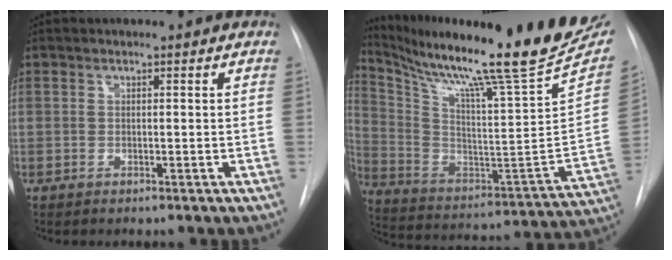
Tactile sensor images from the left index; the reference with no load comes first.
{"total": 28.3, "force": [22.7, 0.5, 16.9], "torque": [-0.289, -0.073, 0.341]}